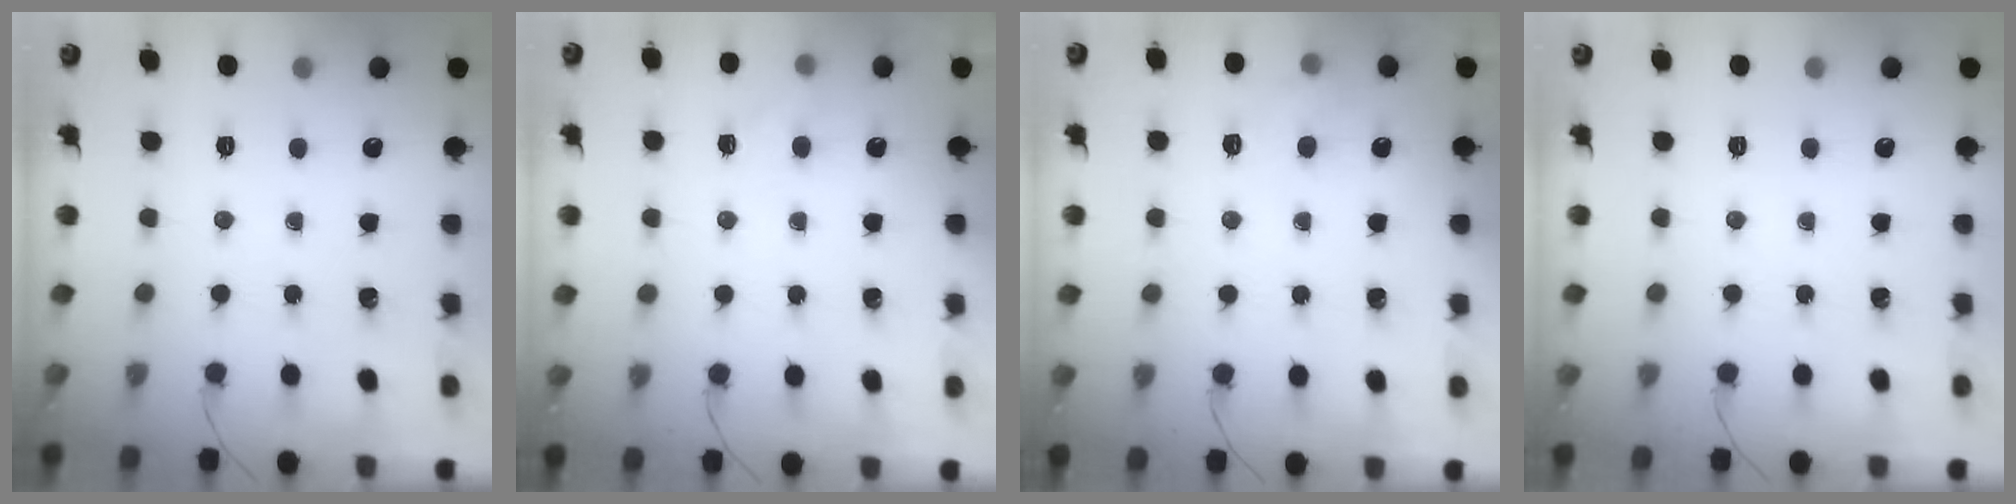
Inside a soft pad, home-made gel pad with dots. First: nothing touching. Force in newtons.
{"total": 6.5, "press": 6.2, "slide": 1.9}
{"total": 6.7, "press": 6.6, "slide": 1.3}
{"total": 0.0}